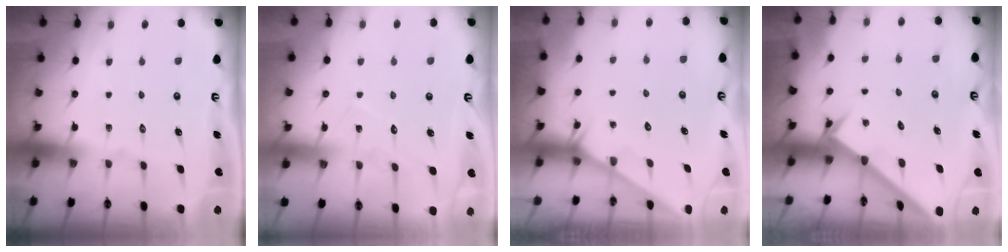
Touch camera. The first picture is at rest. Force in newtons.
{"total": 6.1, "press": 6.1, "slide": 0.5}
{"total": 1.5, "press": 1.4, "slide": 0.1}
{"total": 2.2, "press": 2.2, "slide": 0.2}